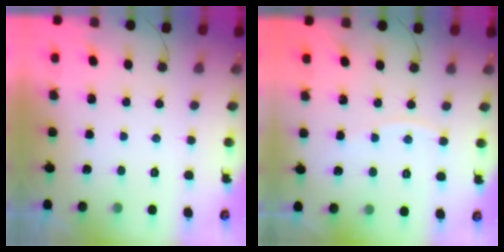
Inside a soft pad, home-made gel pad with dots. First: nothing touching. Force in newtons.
{"total": 2.8, "press": 2.8, "slide": 0.4}